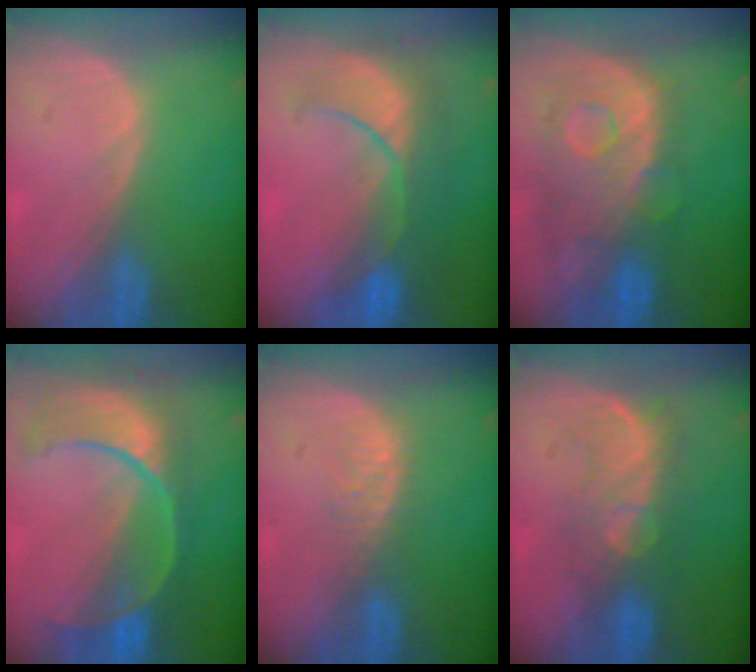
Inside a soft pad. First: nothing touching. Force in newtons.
{"total": 8.9, "press": 8.5, "slide": 2.6}
{"total": 11.3, "press": 9.8, "slide": 5.7}
{"total": 11.1, "press": 9.3, "slide": 6.0}
{"total": 2.8, "press": 2.8, "slide": 0.3}
{"total": 7.7, "press": 7.4, "slide": 2.0}